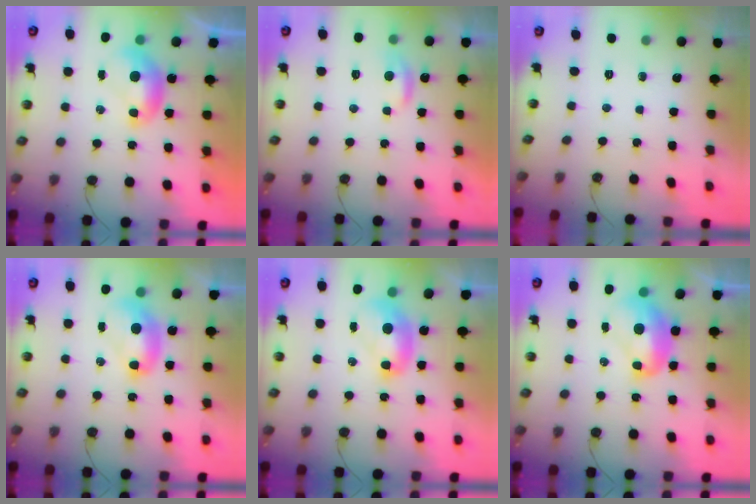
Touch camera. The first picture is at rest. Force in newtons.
{"total": 0.7, "press": 0.5, "slide": 0.5}
{"total": 0.0}
{"total": 2.5, "press": 2.5, "slide": 0.1}
{"total": 2.1, "press": 2.1, "slide": 0.2}
{"total": 3.1, "press": 3.1, "slide": 0.5}